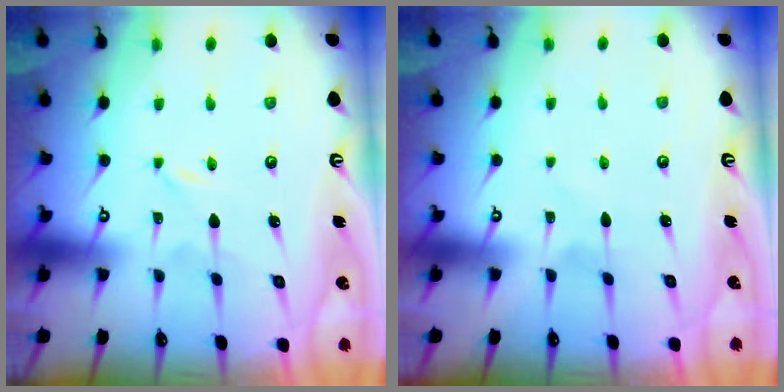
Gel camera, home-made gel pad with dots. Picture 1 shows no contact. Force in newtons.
{"total": 2.2, "press": 2.2, "slide": 0.2}